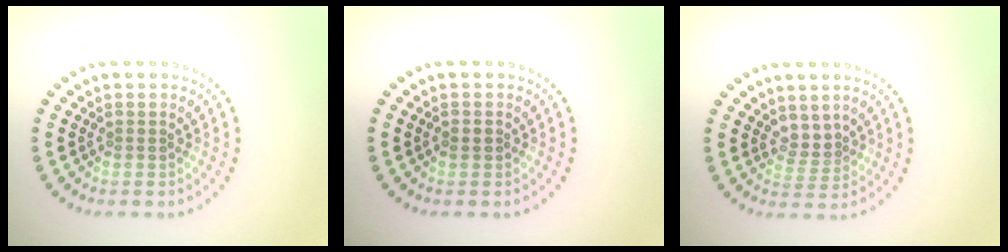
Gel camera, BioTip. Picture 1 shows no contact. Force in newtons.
{"total": 0.9, "press": 0.8, "slide": 0.3}
{"total": 1.8, "press": 1.2, "slide": 1.4}